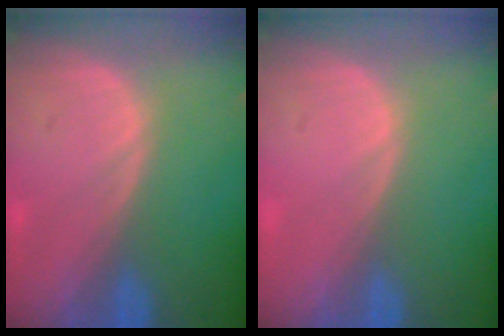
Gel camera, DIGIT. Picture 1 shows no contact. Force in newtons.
{"total": 0.0}